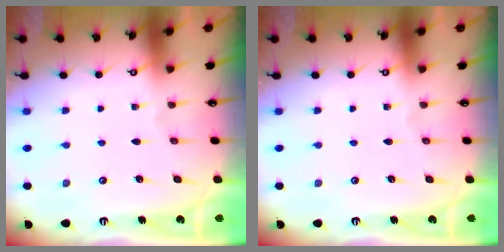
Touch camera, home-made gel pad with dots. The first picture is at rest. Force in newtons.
{"total": 0.0}